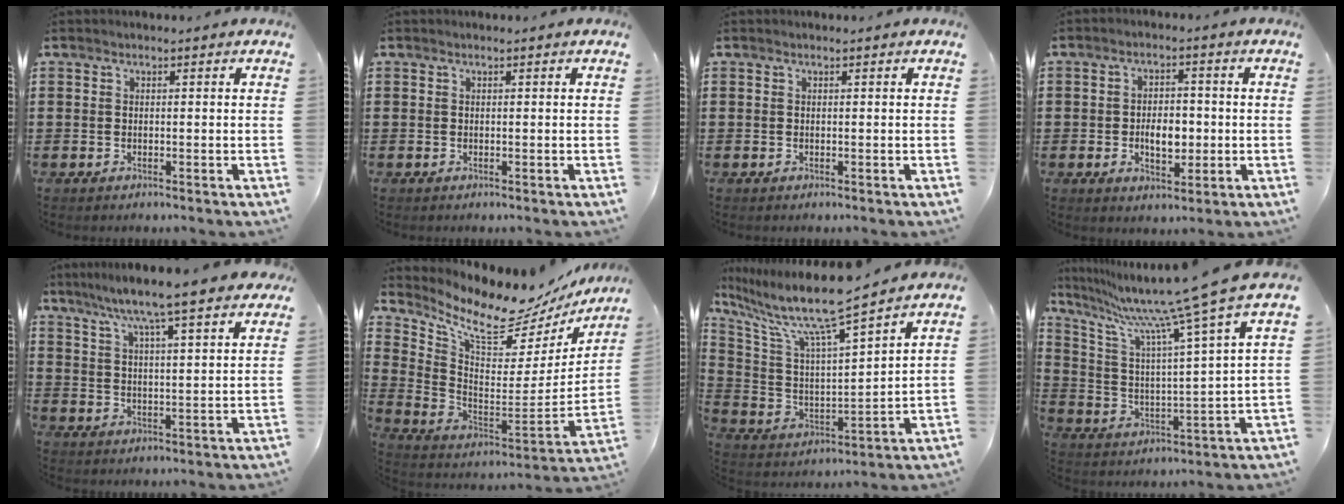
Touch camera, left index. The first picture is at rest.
{"total": 0.0}
{"total": 0.0}
{"total": 5.0, "force": [-0.8, 2.9, 4.0], "torque": [-0.061, 0.001, -0.020]}
{"total": 6.9, "force": [6.0, -0.8, 3.2], "torque": [-0.087, -0.034, 0.099]}
{"total": 10.8, "force": [9.2, 2.3, 5.2], "torque": [-0.129, -0.080, 0.154]}
{"total": 12.0, "force": [9.8, 0.4, 6.9], "torque": [-0.177, -0.063, 0.160]}
{"total": 11.8, "force": [10.0, -0.9, 6.3], "torque": [-0.157, -0.074, 0.158]}